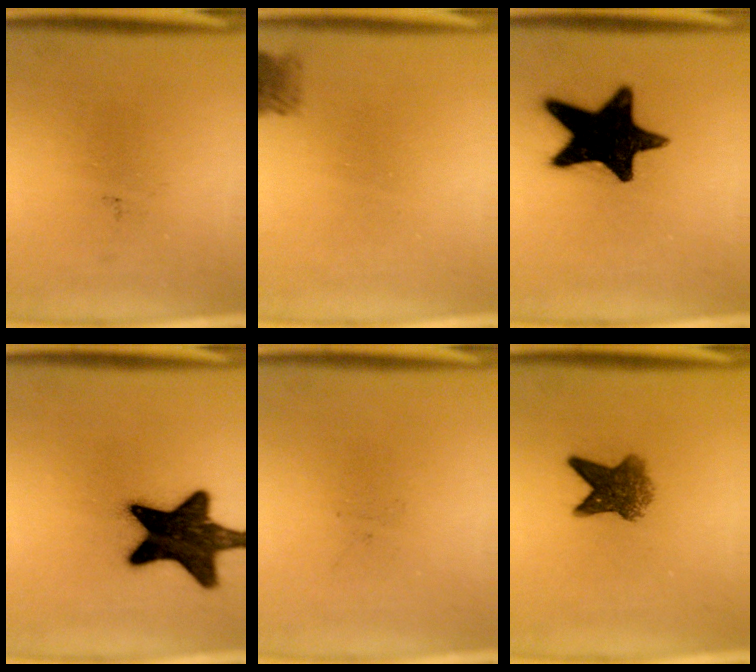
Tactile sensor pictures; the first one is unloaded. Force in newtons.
{"total": 2.1}
{"total": 18.1}
{"total": 17.9}
{"total": 0.0}
{"total": 5.9}